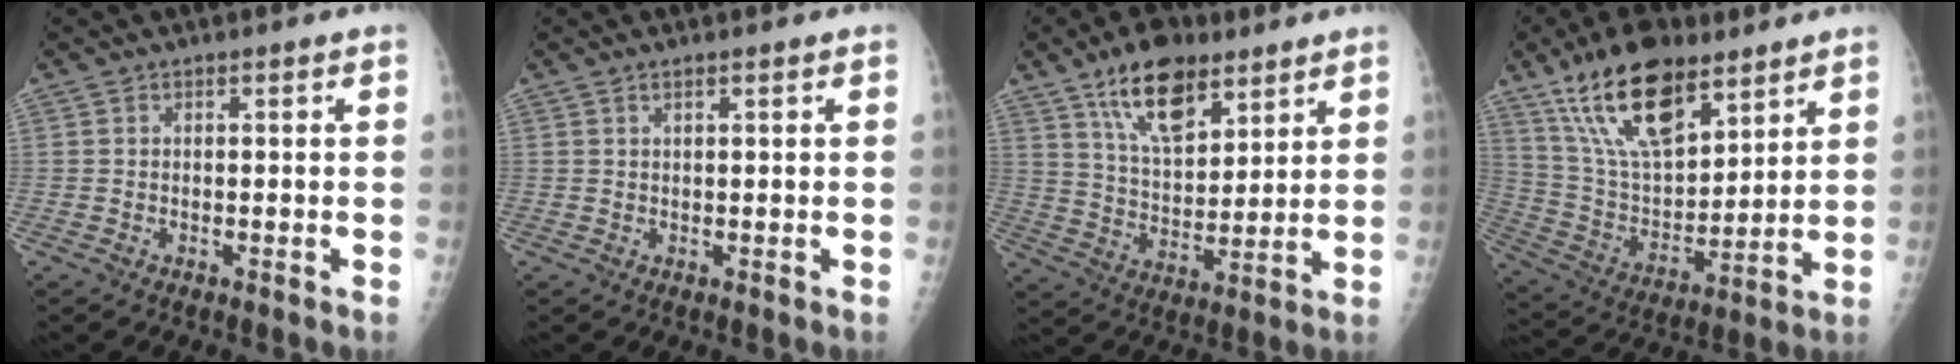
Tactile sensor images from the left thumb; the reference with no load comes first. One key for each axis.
{"total": 1.0, "fx": 0.7, "fy": 0.2, "fz": 0.7, "tx": -0.012, "ty": 0.000, "tz": 0.014}
{"total": 14.4, "fx": 8.9, "fy": 7.0, "fz": 9.0, "tx": -0.122, "ty": -0.043, "tz": 0.157}
{"total": 20.0, "fx": 12.5, "fy": 8.9, "fz": 12.9, "tx": -0.200, "ty": -0.052, "tz": 0.237}